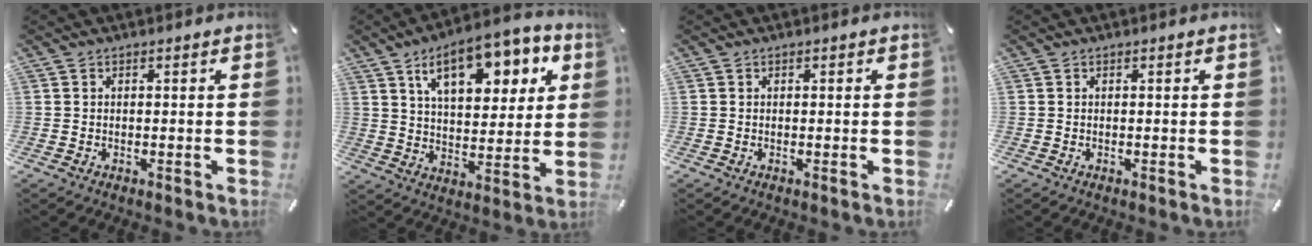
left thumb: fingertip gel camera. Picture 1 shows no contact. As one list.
[{"total": 15.5, "force": [8.1, 7.8, 10.6], "torque": [-0.161, -0.019, 0.135]}, {"total": 0.0}, {"total": 0.0}]